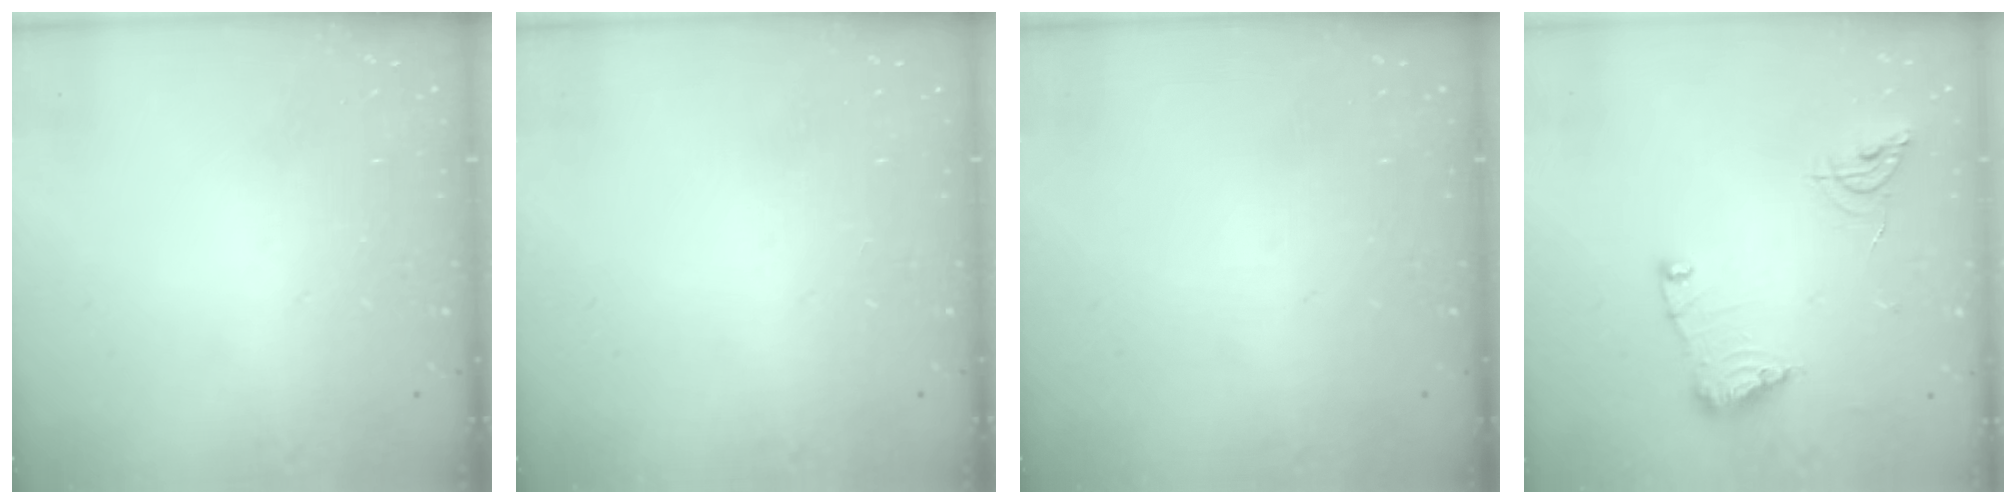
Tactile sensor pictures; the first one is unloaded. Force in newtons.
{"total": 0.0}
{"total": 0.0}
{"total": 11.5, "press": 11.4, "slide": 1.0}